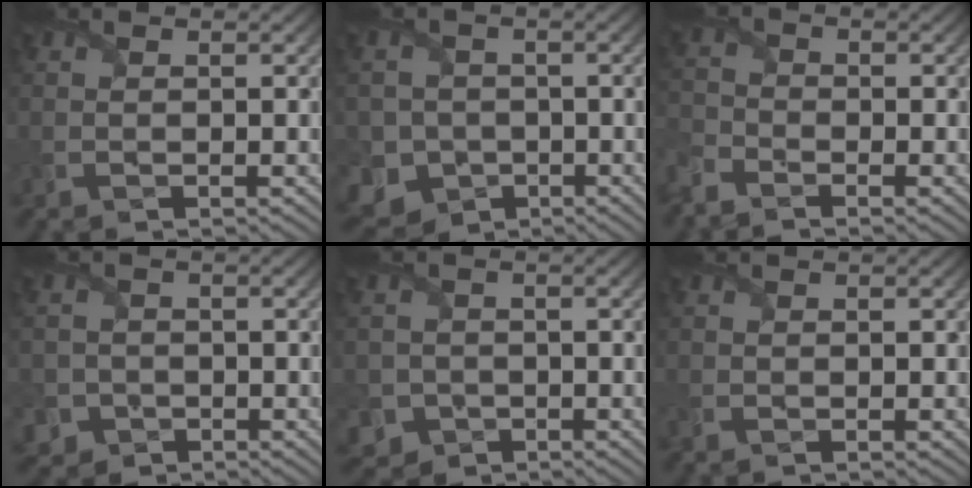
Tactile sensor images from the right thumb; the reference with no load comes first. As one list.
[{"total": 8.4, "force": [-2.8, 7.6, 2.2], "torque": [-0.071, -0.028, -0.072]}, {"total": 4.0, "force": [-3.3, 1.9, 1.3], "torque": [-0.038, -0.009, -0.086]}, {"total": 3.7, "force": [-1.7, 3.2, 0.5], "torque": [-0.009, -0.003, -0.045]}, {"total": 4.1, "force": [-1.7, 3.6, 0.7], "torque": [-0.017, -0.007, -0.044]}, {"total": 0.8, "force": [-0.6, 0.3, 0.3], "torque": [-0.011, -0.006, -0.015]}]